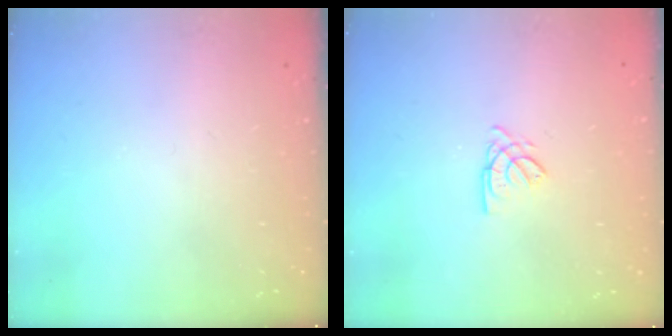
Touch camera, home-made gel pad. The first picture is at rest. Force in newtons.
{"total": 2.6, "press": 2.6, "slide": 0.1}